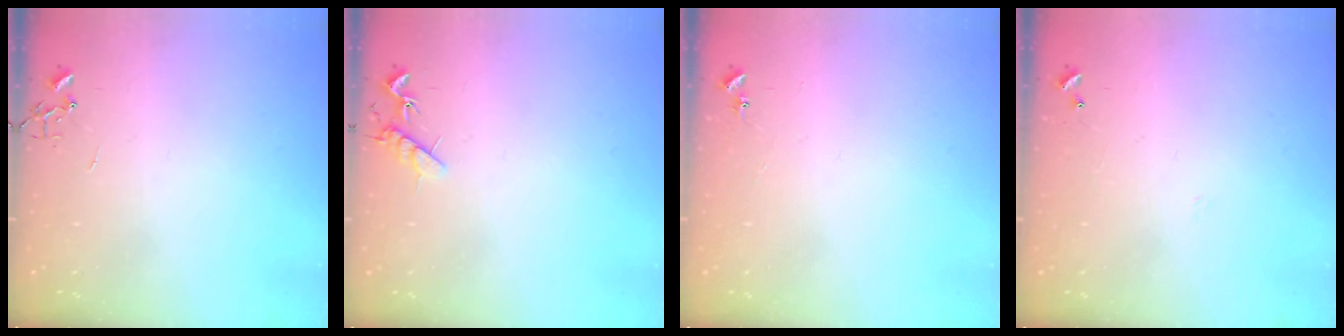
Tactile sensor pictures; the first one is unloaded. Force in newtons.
{"total": 7.0, "press": 6.9, "slide": 0.6}
{"total": 5.4, "press": 5.4, "slide": 0.6}
{"total": 4.5, "press": 4.4, "slide": 0.4}